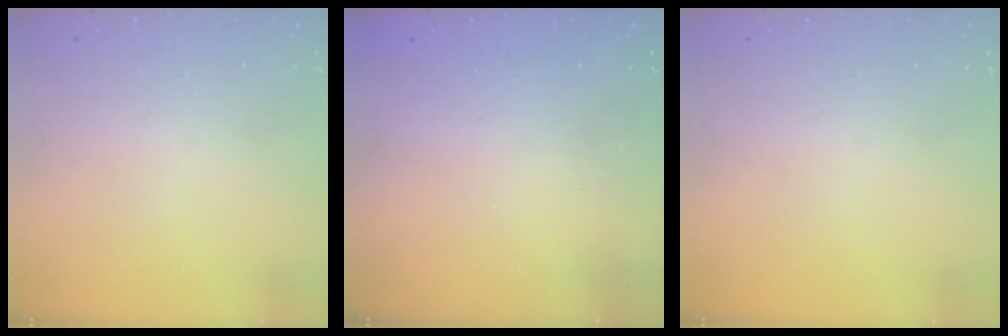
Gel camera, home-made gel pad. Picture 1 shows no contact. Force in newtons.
{"total": 2.3, "press": 2.2, "slide": 0.7}
{"total": 0.0}